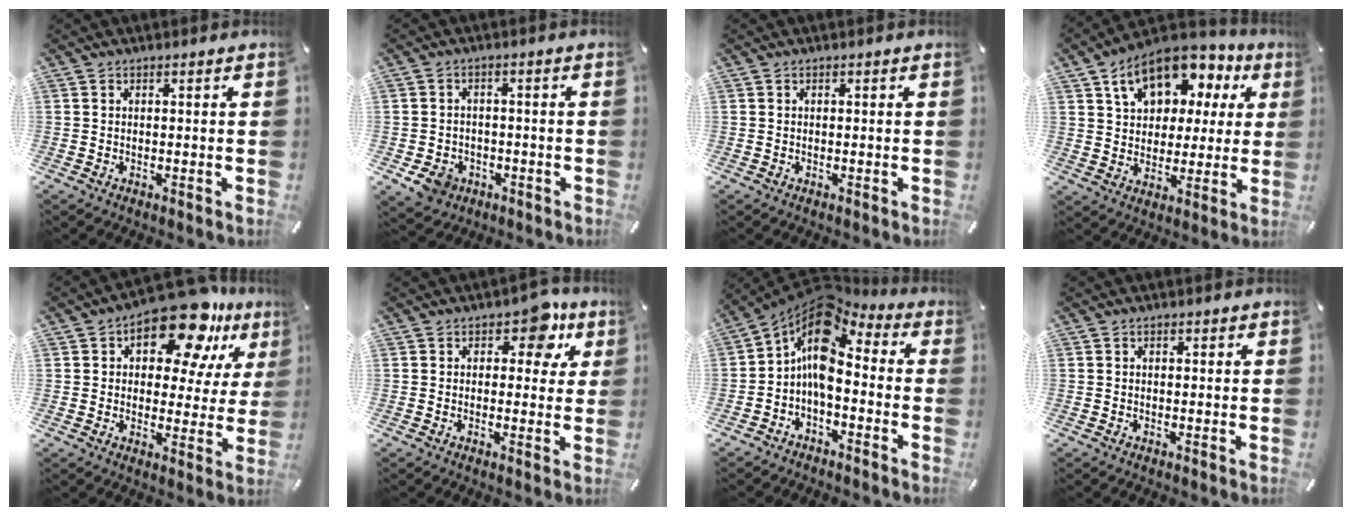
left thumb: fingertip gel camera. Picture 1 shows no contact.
{"total": 6.1, "force": [-2.8, 4.8, 2.4], "torque": [-0.047, 0.014, -0.054]}
{"total": 0.0}
{"total": 14.4, "force": [7.6, 9.9, 7.2], "torque": [-0.123, -0.034, 0.139]}
{"total": 16.5, "force": [10.6, 7.6, 10.1], "torque": [-0.149, -0.063, 0.177]}
{"total": 7.8, "force": [3.9, 4.8, 4.8], "torque": [-0.035, -0.021, 0.056]}
{"total": 11.4, "force": [0.6, 7.1, 8.9], "torque": [-0.177, -0.015, 0.003]}
{"total": 0.7, "force": [0.2, 0.6, 0.4], "torque": [-0.008, 0.005, 0.002]}